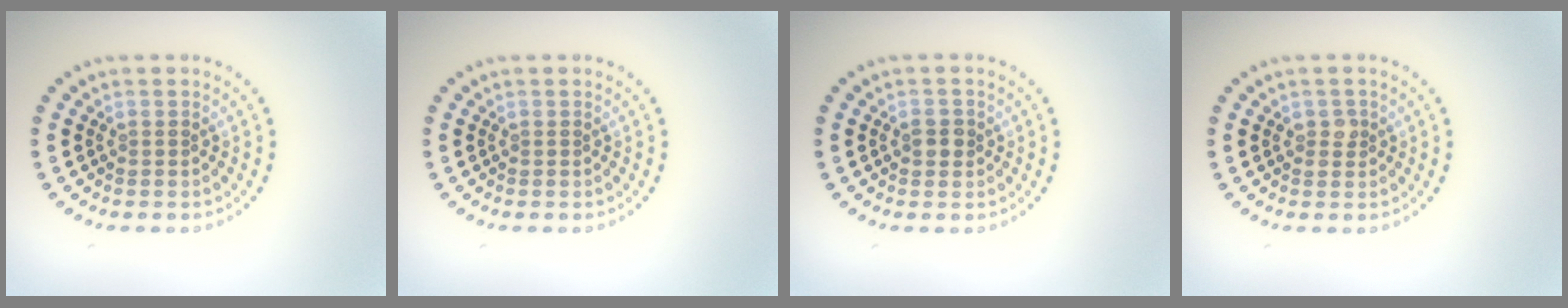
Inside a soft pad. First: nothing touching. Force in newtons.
{"total": 0.0}
{"total": 1.4, "press": 1.4, "slide": 0.2}
{"total": 1.1, "press": 1.1, "slide": 0.2}